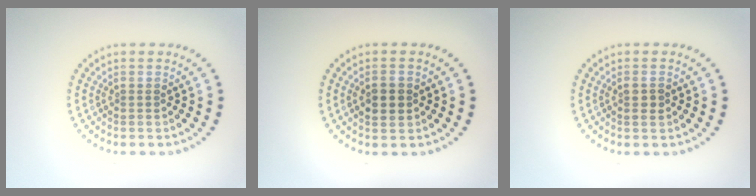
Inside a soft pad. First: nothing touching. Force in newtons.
{"total": 2.4, "press": 2.4, "slide": 0.1}
{"total": 1.2, "press": 1.1, "slide": 0.4}